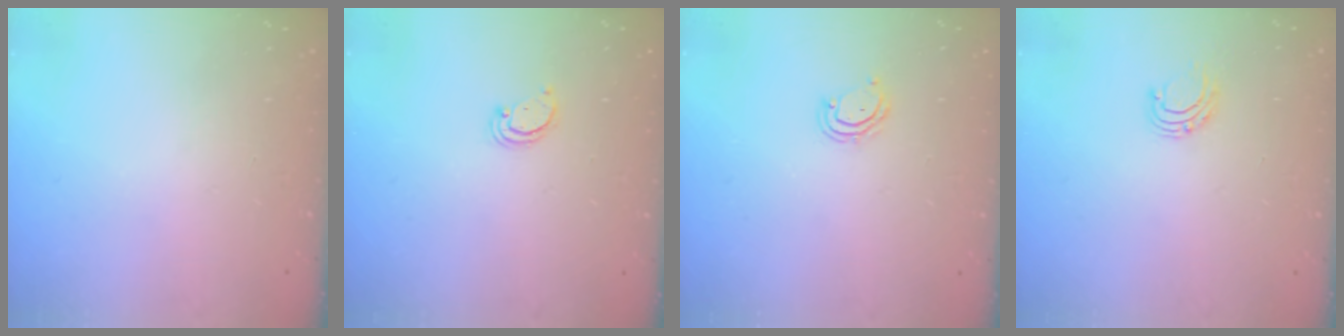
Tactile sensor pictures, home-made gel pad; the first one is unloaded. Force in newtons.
{"total": 2.2, "press": 2.2, "slide": 0.1}
{"total": 4.2, "press": 4.2, "slide": 0.4}
{"total": 5.1, "press": 5.1, "slide": 0.4}